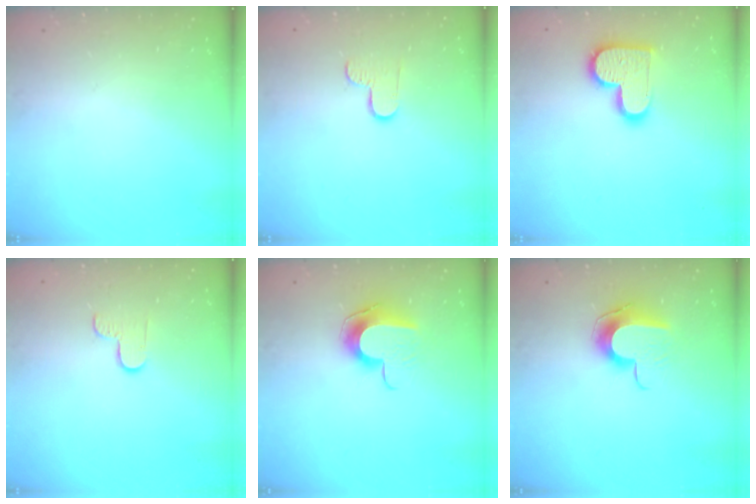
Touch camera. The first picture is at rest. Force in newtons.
{"total": 5.1, "press": 5.0, "slide": 0.5}
{"total": 14.2, "press": 14.2, "slide": 1.1}
{"total": 3.8, "press": 3.8, "slide": 0.4}
{"total": 9.9, "press": 9.9, "slide": 0.3}
{"total": 9.9, "press": 9.9, "slide": 0.3}